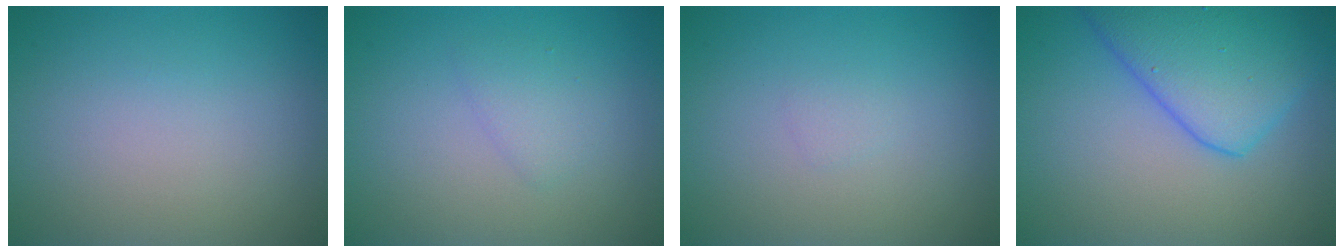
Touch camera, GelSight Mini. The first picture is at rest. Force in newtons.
{"total": 1.4, "press": 1.4, "slide": 0.0}
{"total": 0.6, "press": 0.6, "slide": 0.0}
{"total": 7.4, "press": 7.4, "slide": 0.4}